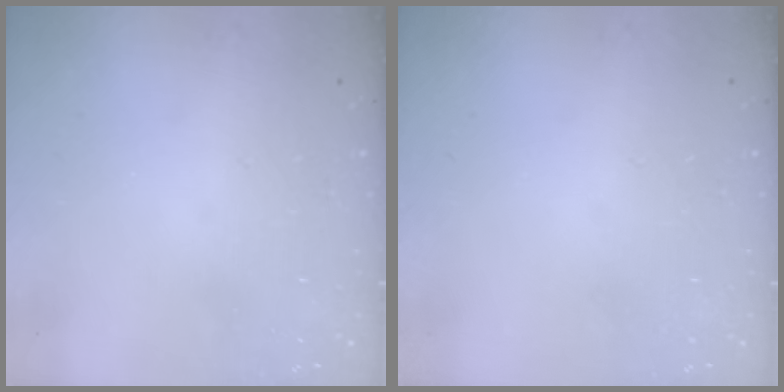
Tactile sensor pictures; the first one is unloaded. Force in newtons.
{"total": 0.0}